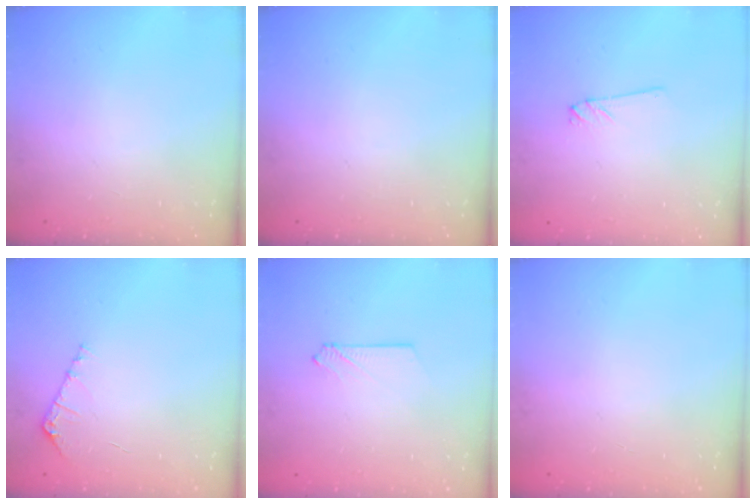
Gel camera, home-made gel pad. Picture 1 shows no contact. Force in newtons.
{"total": 0.0}
{"total": 0.8, "press": 0.8, "slide": 0.1}
{"total": 5.5, "press": 5.5, "slide": 0.7}
{"total": 2.2, "press": 2.2, "slide": 0.2}
{"total": 0.0}